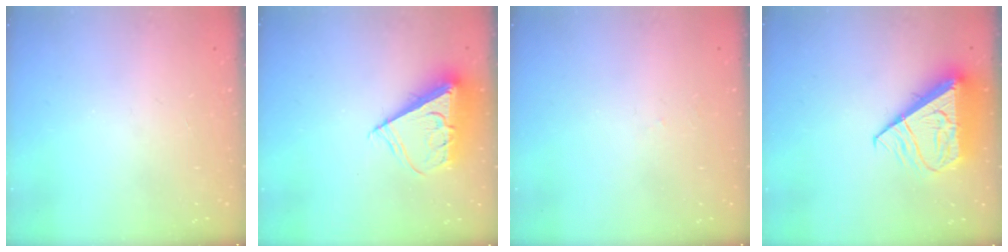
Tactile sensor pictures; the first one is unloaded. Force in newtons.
{"total": 9.9, "press": 9.9, "slide": 0.4}
{"total": 2.7, "press": 2.7, "slide": 0.4}
{"total": 9.5, "press": 9.4, "slide": 1.2}